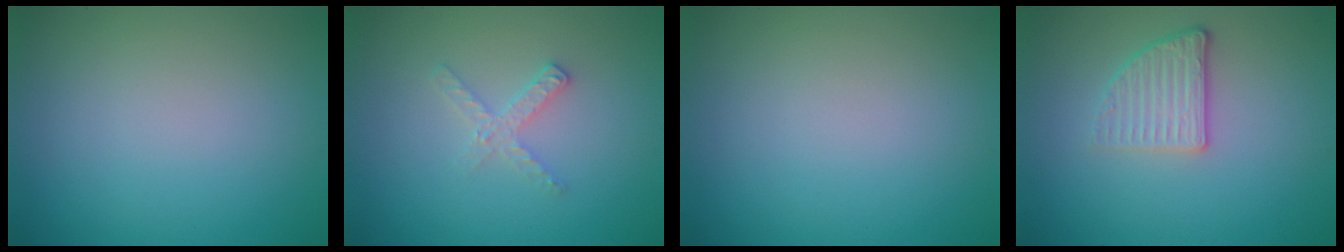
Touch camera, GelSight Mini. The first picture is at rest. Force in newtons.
{"total": 1.7, "press": 1.7, "slide": 0.2}
{"total": 0.0}
{"total": 3.0, "press": 2.3, "slide": 1.8}